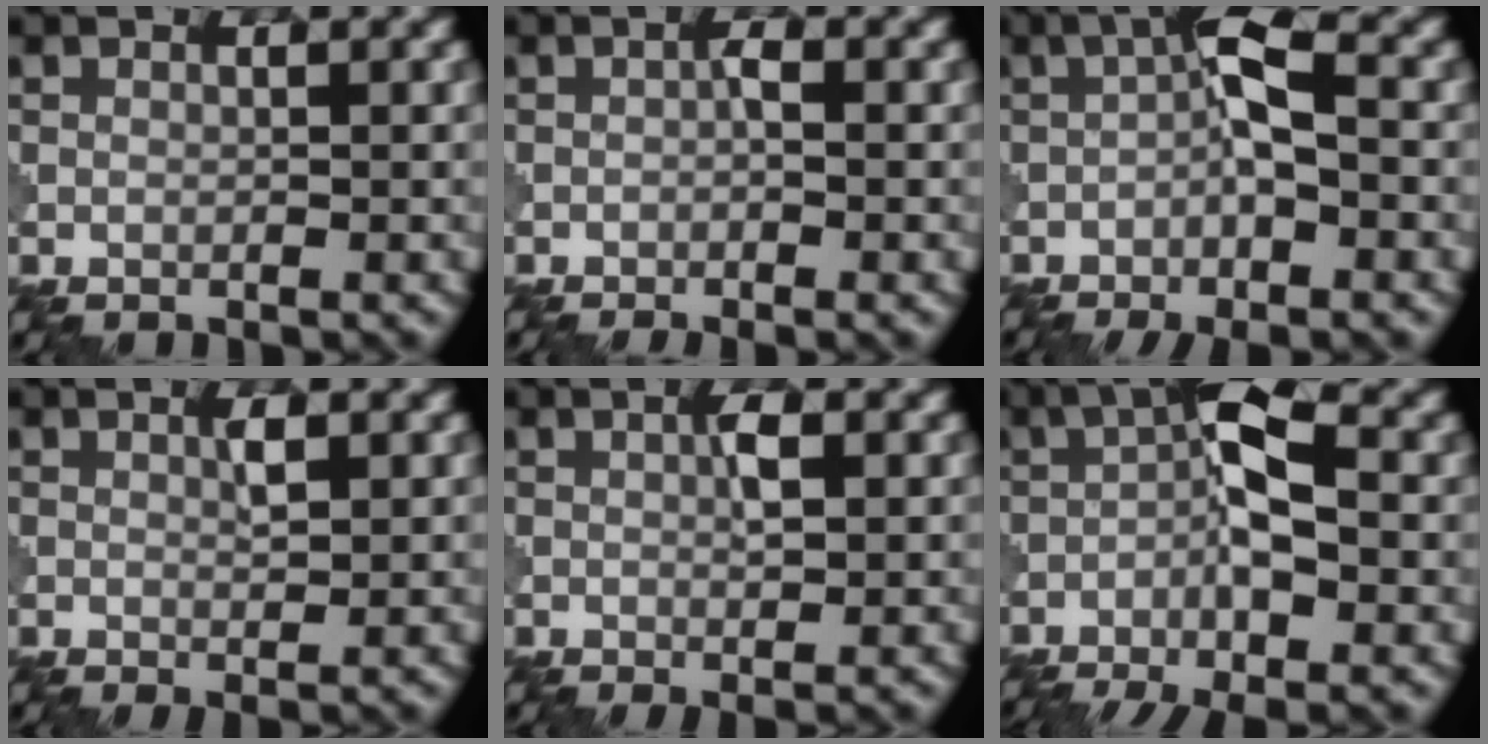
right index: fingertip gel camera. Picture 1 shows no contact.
{"total": 1.7, "force": [-0.7, 0.2, 1.5], "torque": [-0.026, 0.001, -0.016]}
{"total": 6.3, "force": [-1.7, 1.7, 5.8], "torque": [-0.096, 0.011, -0.038]}
{"total": 1.5, "force": [0.3, 0.2, 1.4], "torque": [-0.025, 0.001, 0.002]}
{"total": 2.1, "force": [0.1, 0.3, 2.1], "torque": [-0.035, 0.002, 0.001]}
{"total": 9.2, "force": [-2.9, 3.0, 8.3], "torque": [-0.138, 0.008, -0.059]}